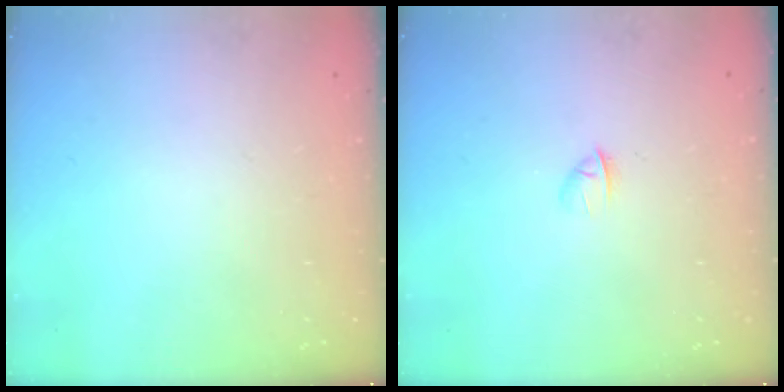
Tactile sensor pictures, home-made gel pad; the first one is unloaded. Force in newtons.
{"total": 1.7, "press": 1.6, "slide": 0.5}